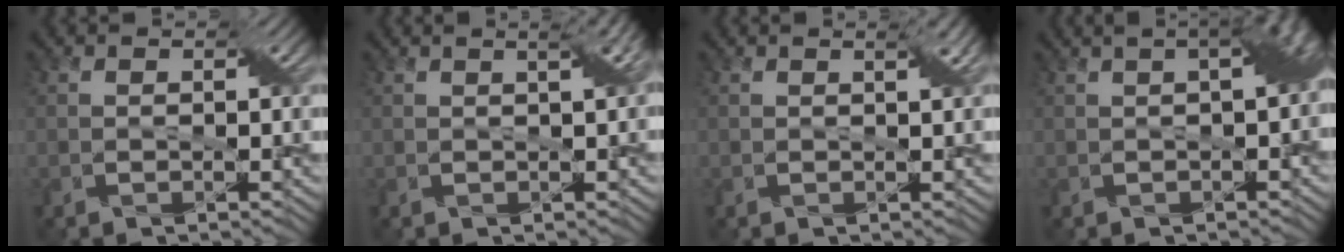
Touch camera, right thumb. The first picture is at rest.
{"total": 2.4, "force": [1.1, 0.5, 2.1], "torque": [-0.024, 0.009, 0.006]}
{"total": 1.0, "force": [0.6, 0.0, 0.8], "torque": [-0.017, 0.004, 0.009]}
{"total": 6.0, "force": [1.0, 2.1, 5.6], "torque": [-0.054, 0.024, 0.007]}